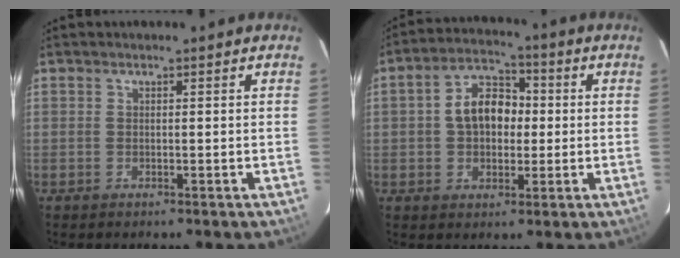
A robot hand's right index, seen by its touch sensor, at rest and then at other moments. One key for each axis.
{"total": 9.1, "fx": 0.4, "fy": 6.4, "fz": 6.5, "tx": -0.123, "ty": 0.031, "tz": 0.008}